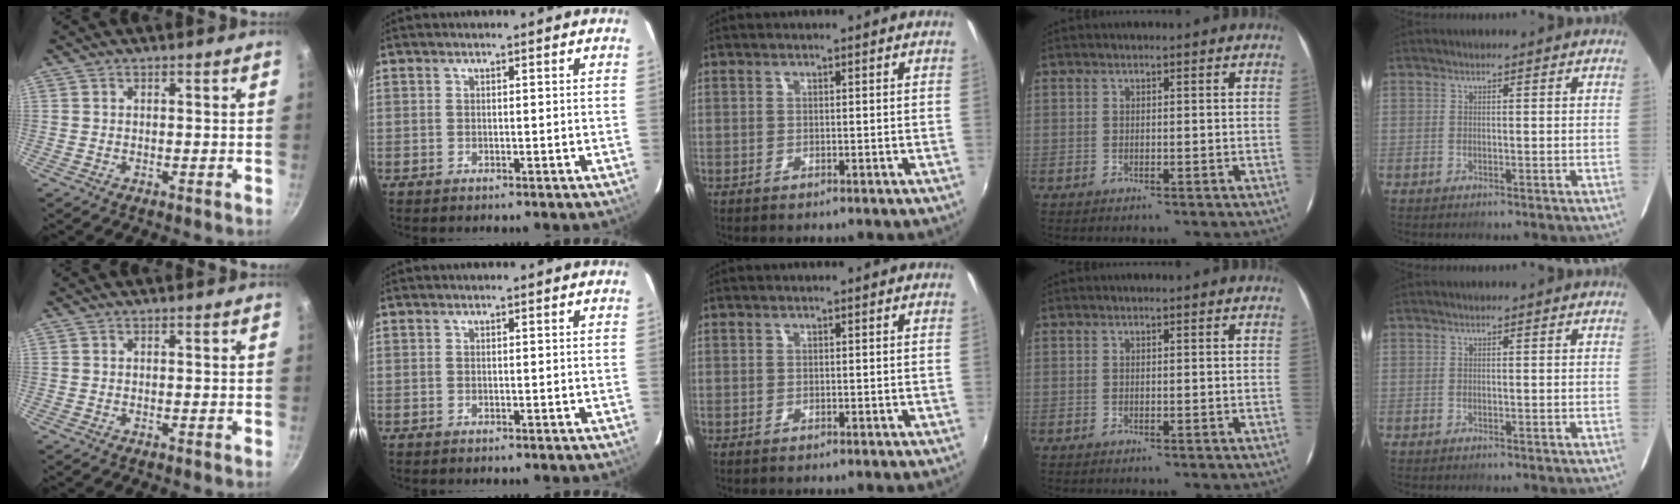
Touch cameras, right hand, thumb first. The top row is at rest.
{}